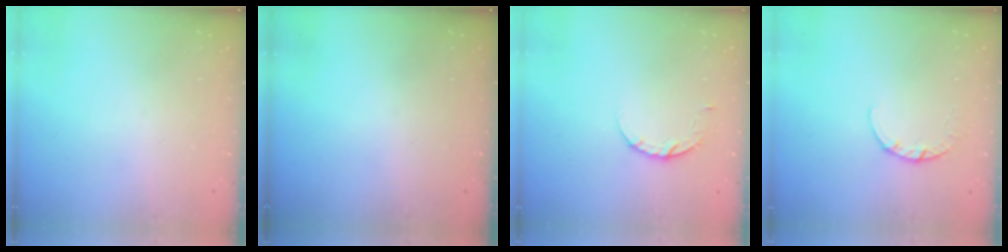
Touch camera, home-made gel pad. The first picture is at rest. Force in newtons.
{"total": 0.0}
{"total": 4.5, "press": 4.5, "slide": 0.5}
{"total": 2.7, "press": 2.7, "slide": 0.4}